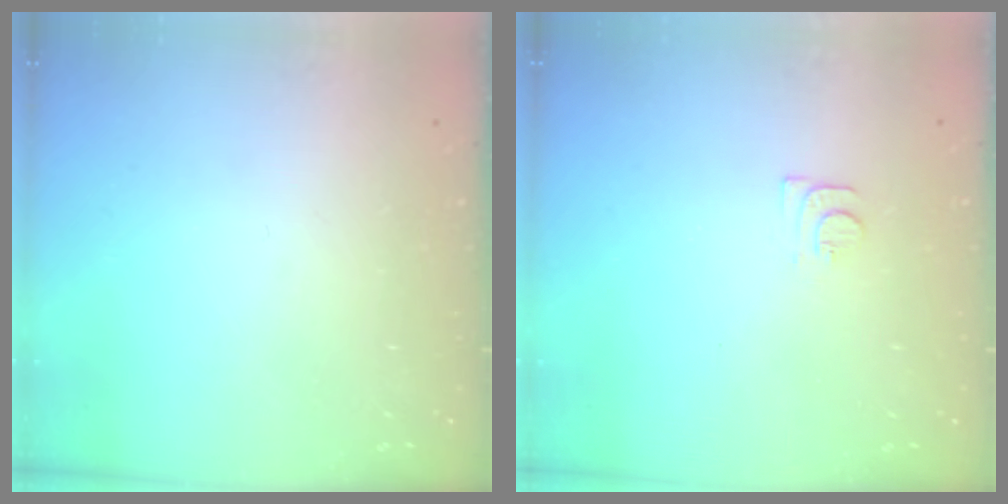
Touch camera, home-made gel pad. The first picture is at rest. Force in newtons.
{"total": 6.2, "press": 6.1, "slide": 0.6}